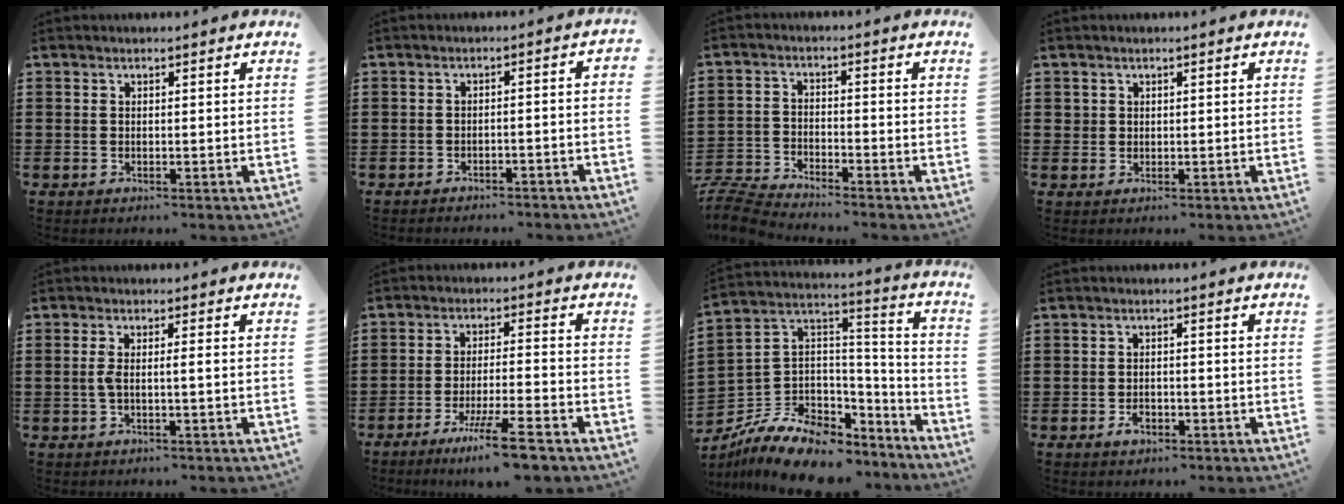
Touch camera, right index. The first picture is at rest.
{"total": 2.2, "force": [-2.1, 0.1, 0.4], "torque": [-0.012, 0.000, -0.044]}
{"total": 5.4, "force": [-5.3, 0.2, 0.6], "torque": [-0.038, -0.005, -0.115]}
{"total": 1.0, "force": [0.5, 0.9, 0.1], "torque": [-0.003, 0.003, 0.011]}
{"total": 2.4, "force": [-0.4, 0.2, 2.4], "torque": [-0.052, -0.004, -0.011]}
{"total": 8.0, "force": [-5.9, -0.3, 5.3], "torque": [-0.104, -0.013, -0.112]}
{"total": 9.9, "force": [-7.0, 6.0, 3.5], "torque": [-0.087, 0.009, -0.131]}
{"total": 1.9, "force": [-1.1, 1.0, 1.1], "torque": [-0.023, -0.002, -0.021]}